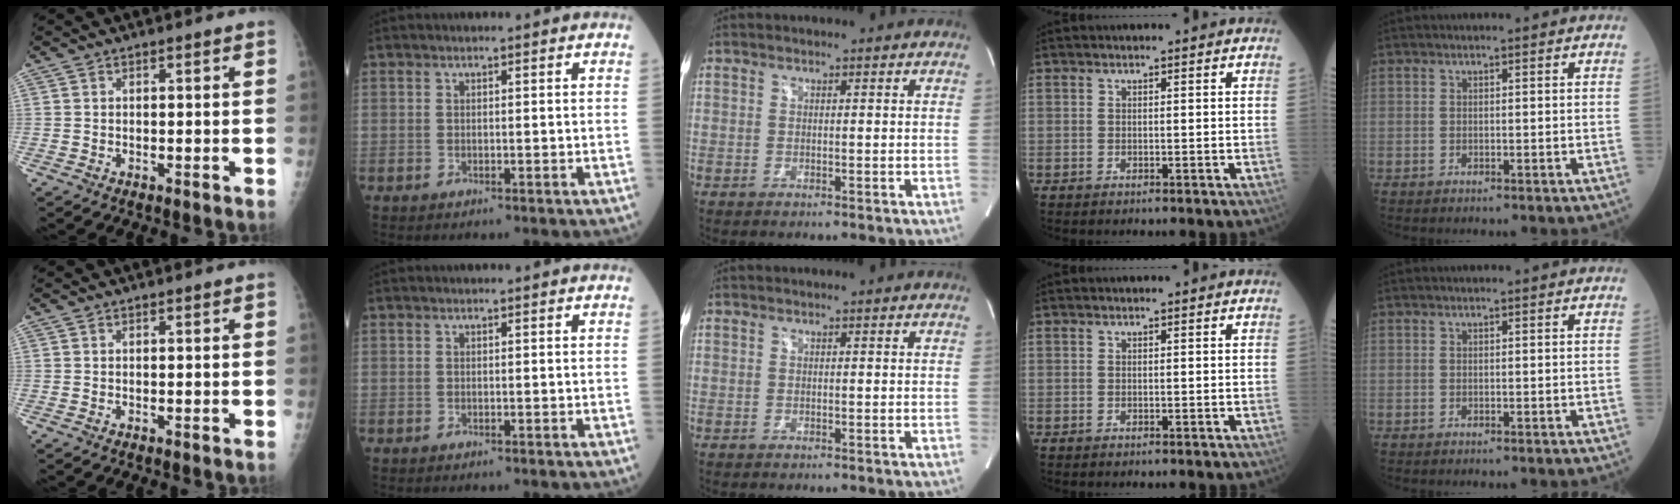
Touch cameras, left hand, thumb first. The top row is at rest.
{}